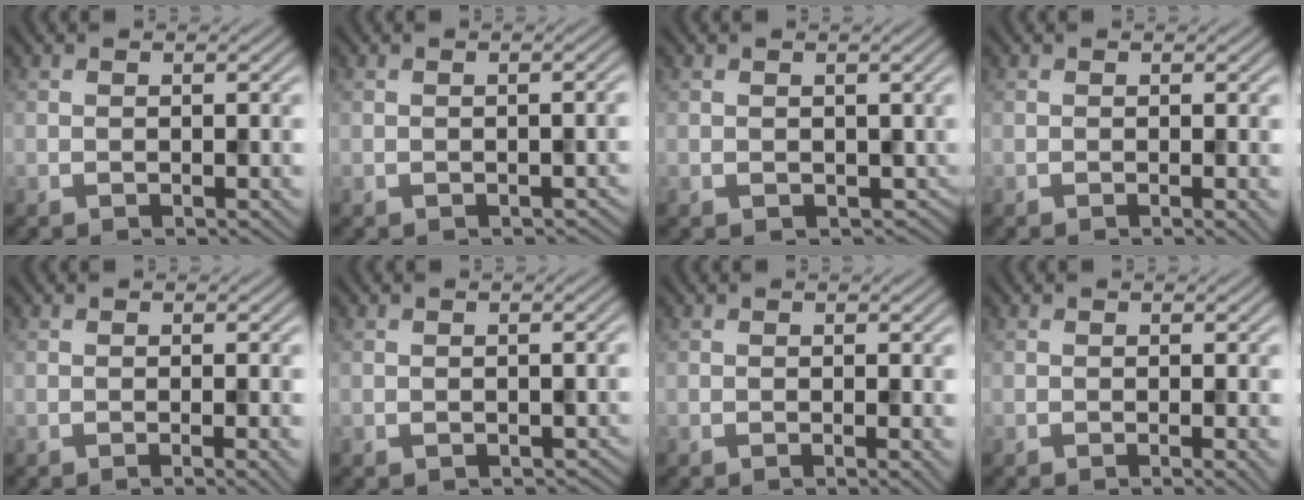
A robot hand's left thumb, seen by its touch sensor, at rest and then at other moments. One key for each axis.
{"total": 0.8, "fx": -0.5, "fy": 0.3, "fz": 0.5, "tx": -0.009, "ty": -0.003, "tz": -0.005}
{"total": 2.4, "fx": 0.3, "fy": 2.1, "fz": 1.2, "tx": -0.027, "ty": -0.015, "tz": 0.006}
{"total": 0.9, "fx": -0.2, "fy": 0.1, "fz": 0.9, "tx": -0.014, "ty": -0.003, "tz": -0.005}
{"total": 1.5, "fx": -0.4, "fy": 0.2, "fz": 1.5, "tx": -0.021, "ty": -0.001, "tz": -0.008}
{"total": 0.8, "fx": -0.3, "fy": 0.6, "fz": 0.3, "tx": -0.008, "ty": -0.008, "tz": -0.004}
{"total": 0.8, "fx": -0.1, "fy": 0.1, "fz": 0.8, "tx": -0.012, "ty": -0.004, "tz": -0.004}
{"total": 1.1, "fx": -0.3, "fy": 0.1, "fz": 1.1, "tx": -0.017, "ty": -0.003, "tz": -0.006}